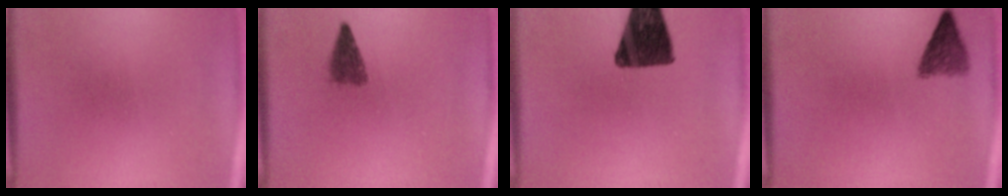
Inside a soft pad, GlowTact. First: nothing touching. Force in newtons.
{"total": 2.8}
{"total": 12.7}
{"total": 3.4}